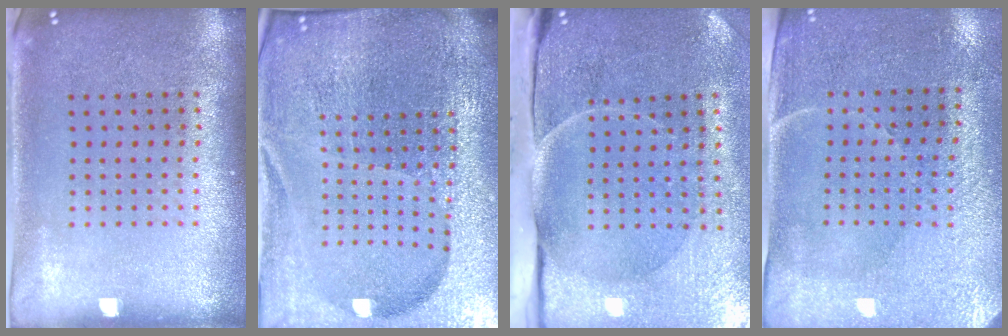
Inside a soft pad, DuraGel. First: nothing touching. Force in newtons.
{"total": 6.7, "press": 5.8, "slide": 3.3}
{"total": 4.9, "press": 4.0, "slide": 2.9}
{"total": 3.2, "press": 2.9, "slide": 1.3}